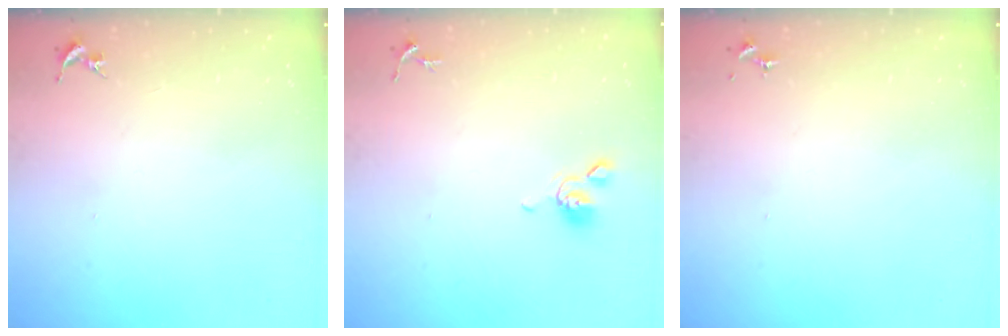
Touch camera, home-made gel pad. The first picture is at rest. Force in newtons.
{"total": 6.2, "press": 6.0, "slide": 1.5}
{"total": 0.0}